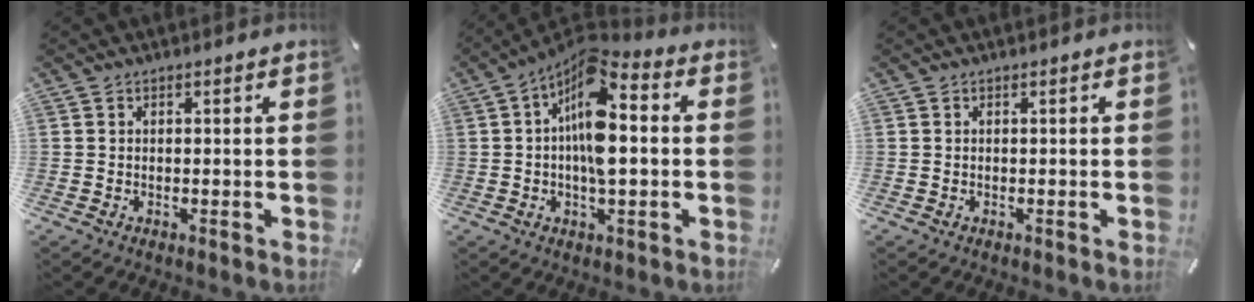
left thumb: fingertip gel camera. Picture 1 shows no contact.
{"total": 12.3, "force": [1.1, 5.3, 11.0], "torque": [-0.206, -0.019, 0.016]}
{"total": 0.0}